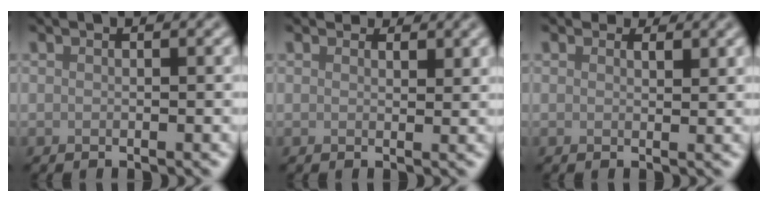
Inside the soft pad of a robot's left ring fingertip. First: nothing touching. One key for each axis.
{"total": 1.4, "fx": 1.0, "fy": 0.7, "fz": 0.6, "tx": -0.008, "ty": -0.003, "tz": 0.016}
{"total": 1.0, "fx": 0.7, "fy": 0.5, "fz": 0.4, "tx": -0.004, "ty": -0.003, "tz": 0.011}